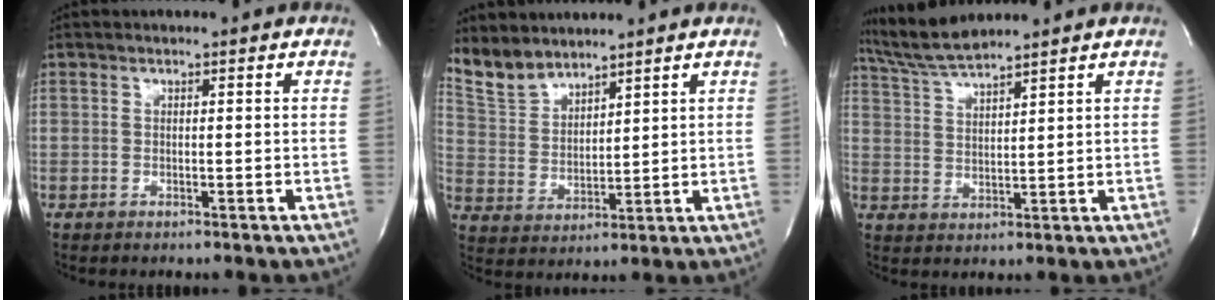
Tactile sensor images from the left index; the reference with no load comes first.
{"total": 7.4, "force": [6.9, 2.4, 1.1], "torque": [-0.035, 0.010, 0.156]}
{"total": 7.0, "force": [6.5, -0.6, 2.4], "torque": [-0.062, 0.013, 0.135]}